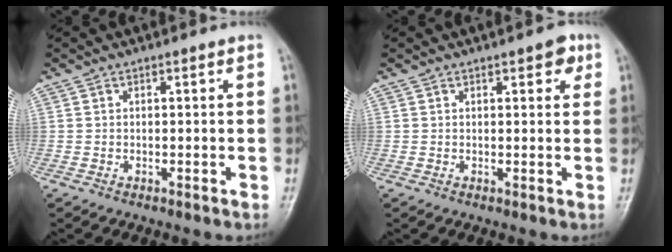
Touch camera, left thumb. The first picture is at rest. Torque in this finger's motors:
{"motor_torque": [-0.21, -0.14, 0.01, 0.29, 0.03]}